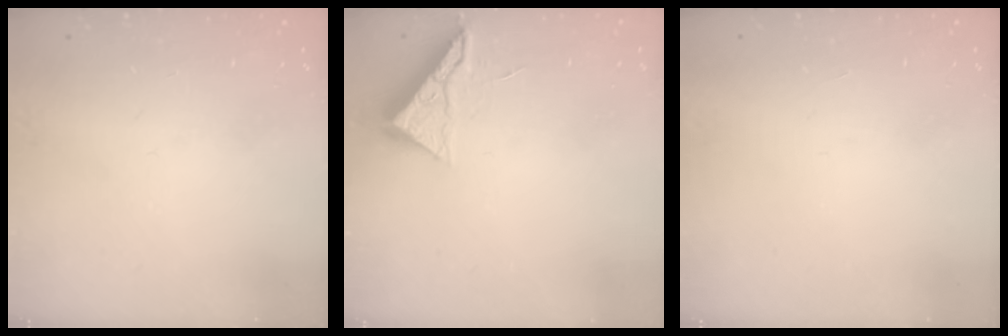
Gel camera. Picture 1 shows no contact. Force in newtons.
{"total": 6.0, "press": 5.9, "slide": 0.6}
{"total": 1.7, "press": 1.7, "slide": 0.1}